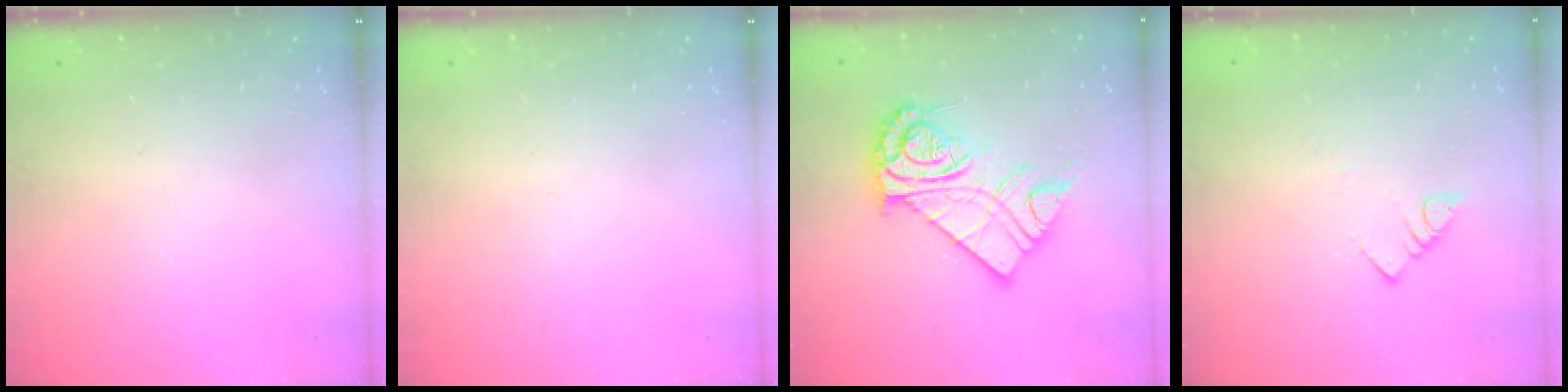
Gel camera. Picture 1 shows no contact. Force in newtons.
{"total": 0.0}
{"total": 15.9, "press": 15.9, "slide": 1.3}
{"total": 2.8, "press": 2.8, "slide": 0.2}